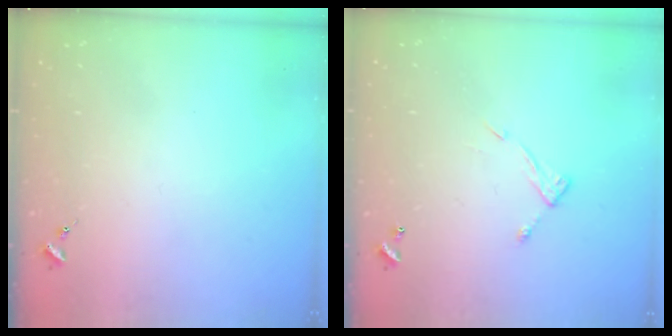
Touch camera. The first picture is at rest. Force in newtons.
{"total": 7.7, "press": 7.7, "slide": 0.6}